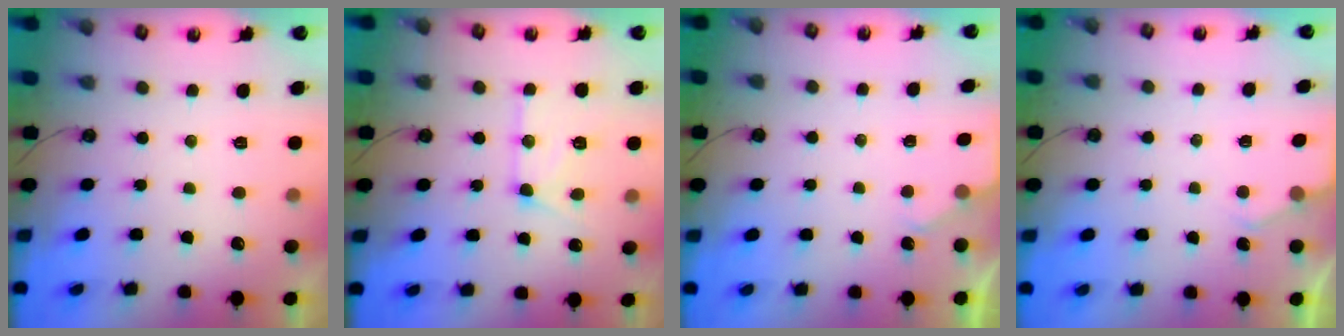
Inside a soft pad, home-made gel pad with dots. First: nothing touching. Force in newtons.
{"total": 13.6, "press": 13.5, "slide": 1.2}
{"total": 1.9, "press": 1.9, "slide": 0.3}
{"total": 2.8, "press": 2.7, "slide": 0.4}